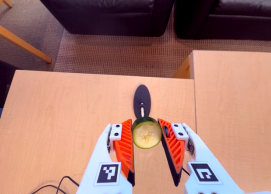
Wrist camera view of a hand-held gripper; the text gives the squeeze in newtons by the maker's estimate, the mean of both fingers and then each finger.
{"total": 10.2, "left": 9.8, "right": 10.5}